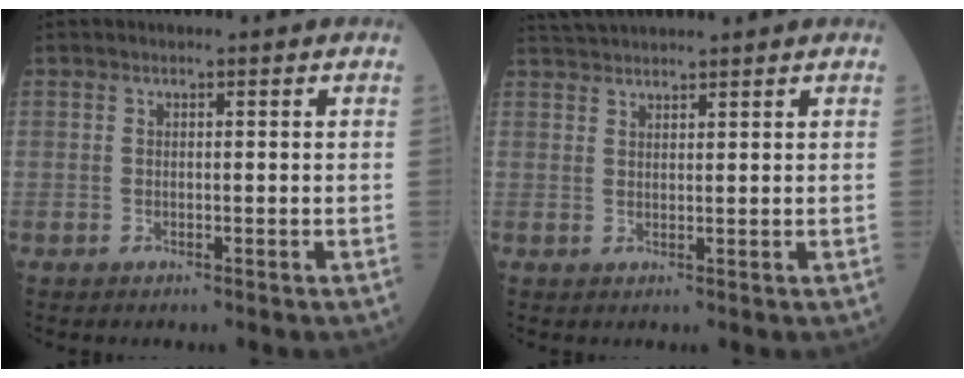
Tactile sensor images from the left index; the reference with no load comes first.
{"total": 3.9, "force": [3.7, -0.2, 1.1], "torque": [-0.025, 0.032, 0.073]}